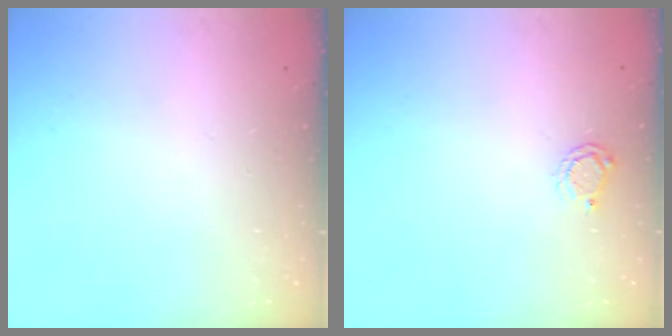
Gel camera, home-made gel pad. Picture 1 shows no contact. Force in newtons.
{"total": 4.3, "press": 4.2, "slide": 0.6}